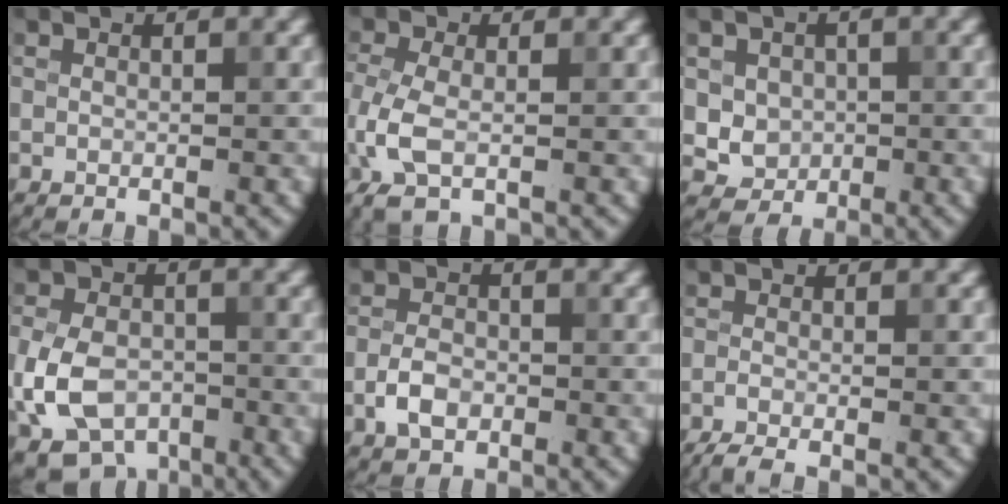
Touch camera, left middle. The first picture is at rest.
{"total": 4.1, "force": [-1.1, 1.9, 3.5], "torque": [-0.095, -0.006, -0.025]}
{"total": 2.8, "force": [0.2, 2.6, 1.0], "torque": [-0.018, -0.006, 0.013]}
{"total": 8.1, "force": [-2.7, 5.7, 5.1], "torque": [-0.116, -0.011, -0.057]}
{"total": 2.8, "force": [-1.1, 1.8, 1.9], "torque": [-0.033, 0.003, -0.026]}
{"total": 1.9, "force": [-1.4, 0.3, 1.3], "torque": [-0.029, -0.006, -0.036]}